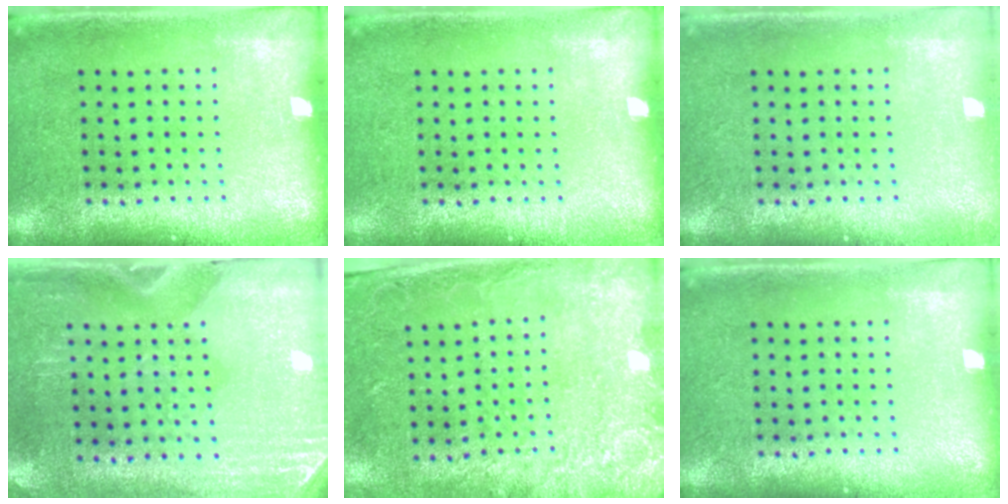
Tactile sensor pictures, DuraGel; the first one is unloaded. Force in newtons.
{"total": 0.0}
{"total": 0.8, "press": 0.7, "slide": 0.4}
{"total": 2.9, "press": 2.5, "slide": 1.4}
{"total": 2.7, "press": 2.0, "slide": 1.8}
{"total": 0.0}